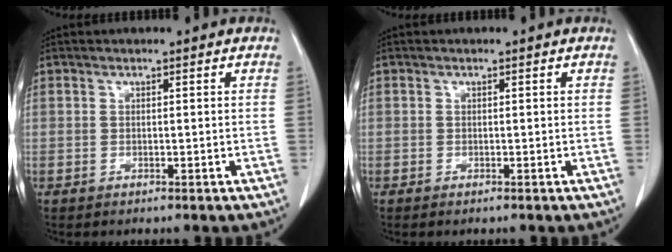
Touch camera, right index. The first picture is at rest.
{"total": 0.5, "force": [-0.3, 0.1, 0.4], "torque": [-0.008, -0.002, -0.005]}